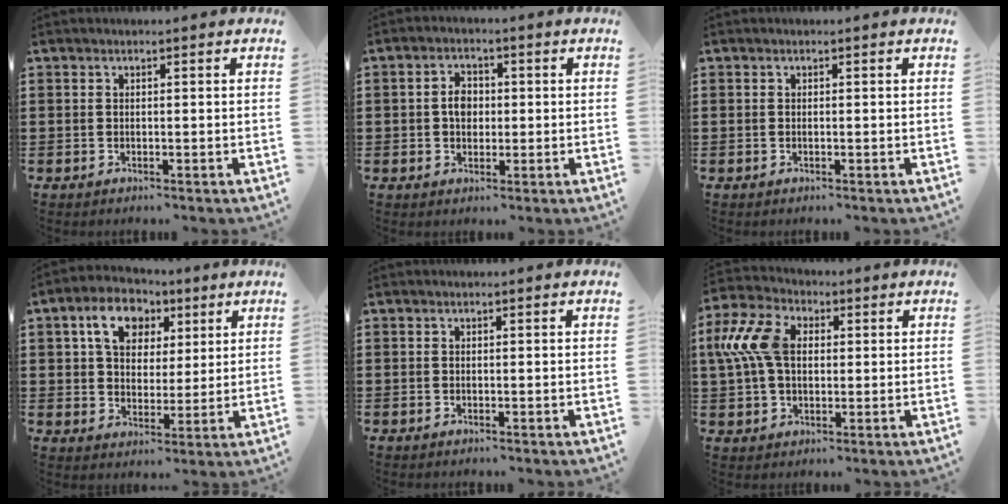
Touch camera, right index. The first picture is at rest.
{"total": 3.5, "force": [0.0, 2.5, 2.5], "torque": [-0.045, 0.006, -0.004]}
{"total": 0.0}
{"total": 8.2, "force": [3.7, 6.0, 4.3], "torque": [-0.088, 0.013, 0.063]}
{"total": 0.0}
{"total": 9.4, "force": [1.5, 6.0, 7.1], "torque": [-0.188, 0.003, 0.021]}